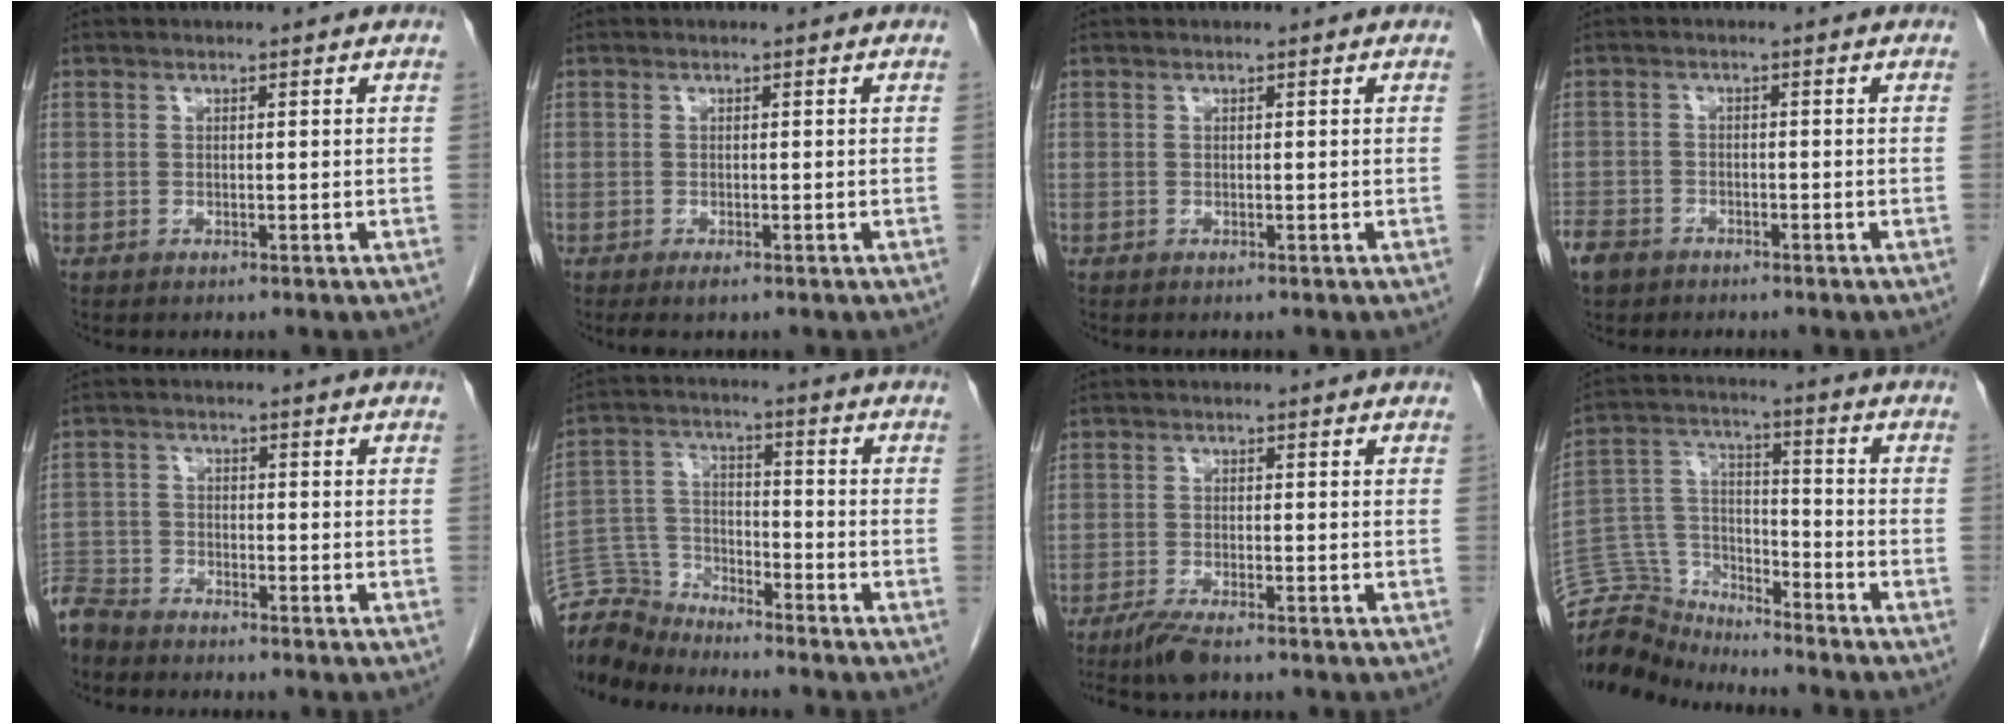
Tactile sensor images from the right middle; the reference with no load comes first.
{"total": 1.2, "force": [-0.8, 0.3, 0.9], "torque": [-0.016, -0.003, -0.010]}
{"total": 0.0}
{"total": 4.6, "force": [-3.6, 2.6, 1.2], "torque": [-0.025, 0.000, -0.066]}
{"total": 6.0, "force": [-5.7, 1.6, 0.7], "torque": [-0.011, -0.014, -0.114]}
{"total": 8.7, "force": [-8.6, 1.2, 0.1], "torque": [-0.007, 0.010, -0.169]}
{"total": 4.4, "force": [-3.4, 0.6, 2.7], "torque": [-0.055, -0.010, -0.061]}
{"total": 11.2, "force": [-11.0, 2.2, -0.5], "torque": [-0.001, 0.056, -0.209]}